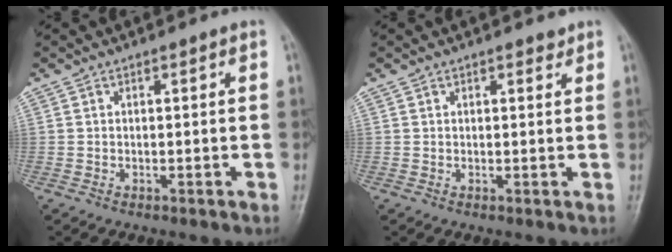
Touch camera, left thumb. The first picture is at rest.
{"total": 1.3, "force": [1.0, 0.6, 0.5], "torque": [-0.001, -0.006, 0.012]}